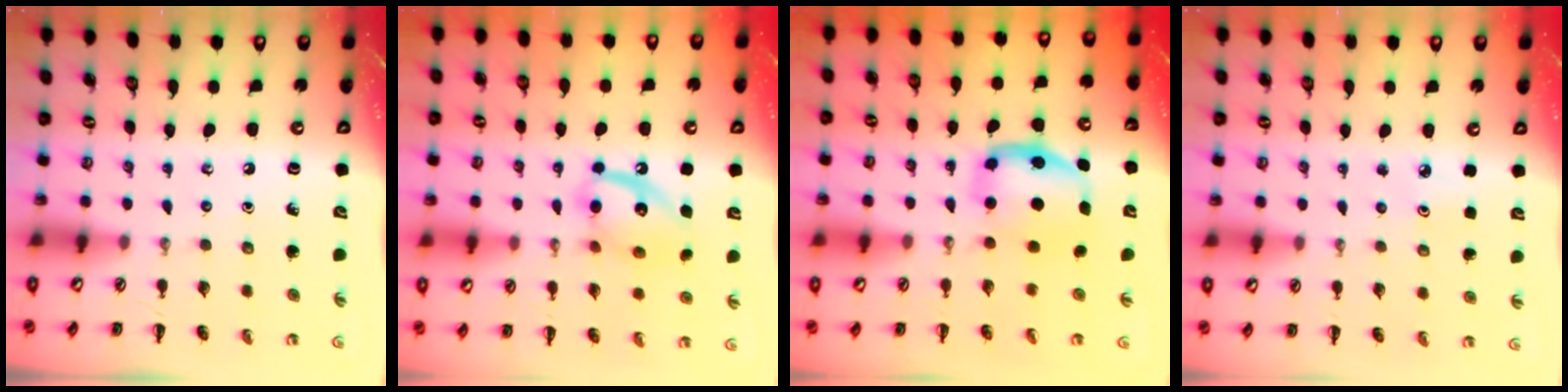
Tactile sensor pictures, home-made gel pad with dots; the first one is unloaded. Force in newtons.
{"total": 12.7, "press": 12.7, "slide": 0.9}
{"total": 6.6, "press": 6.6, "slide": 0.4}
{"total": 4.6, "press": 4.4, "slide": 1.3}